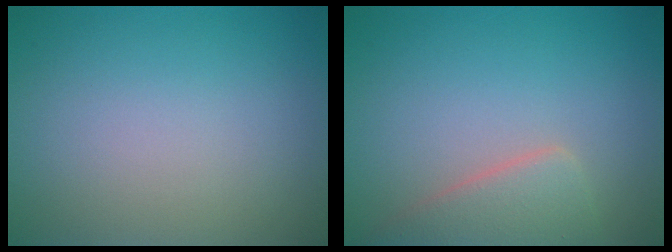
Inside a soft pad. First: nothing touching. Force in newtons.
{"total": 3.6, "press": 3.5, "slide": 0.2}